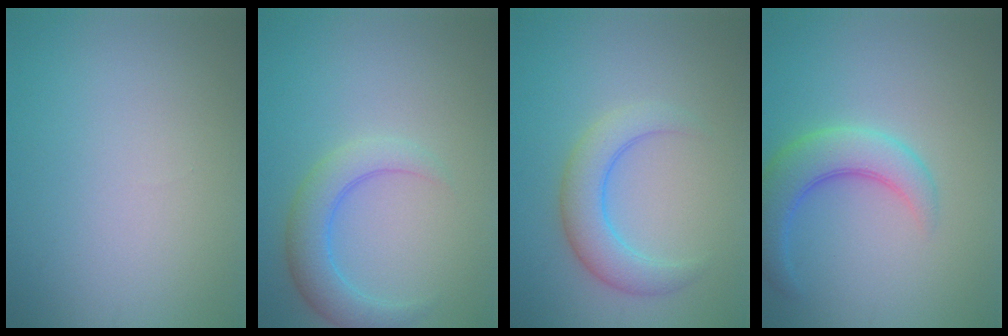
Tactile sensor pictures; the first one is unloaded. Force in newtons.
{"total": 3.8, "press": 3.8, "slide": 0.2}
{"total": 4.0, "press": 4.0, "slide": 0.2}
{"total": 4.8, "press": 4.8, "slide": 0.2}